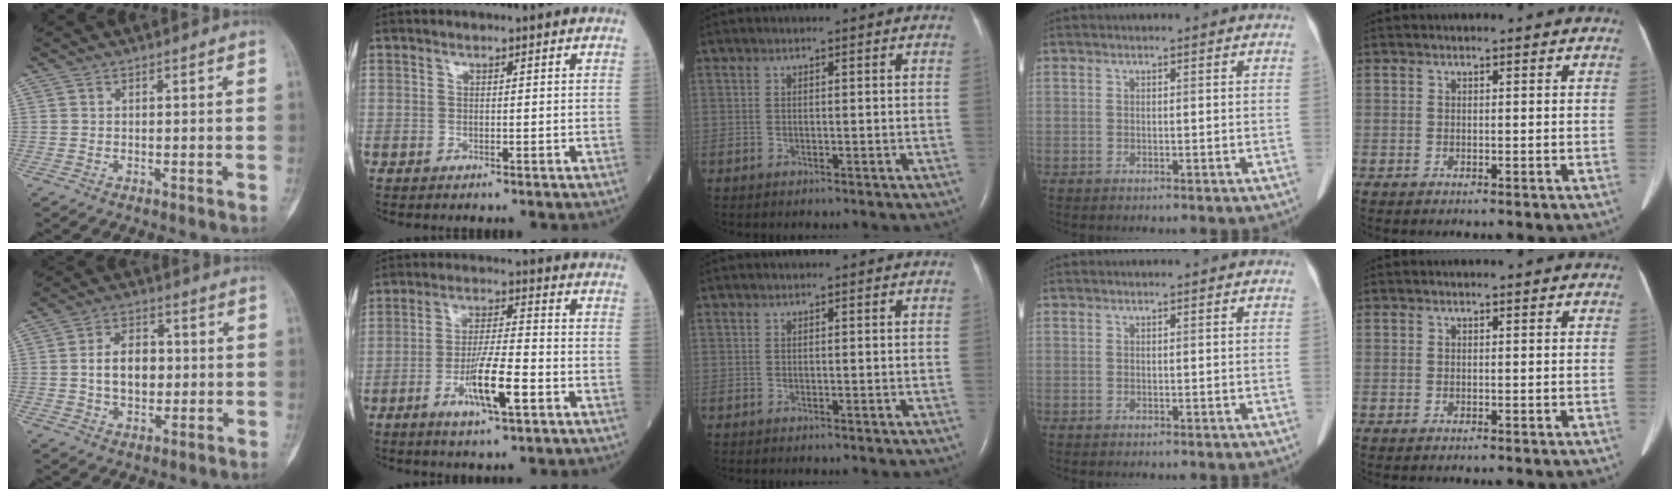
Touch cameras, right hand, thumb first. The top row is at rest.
{"thumb": {"total": 8.8, "force": [0.1, 6.0, 6.4], "torque": [-0.085, 0.011, 0.001]}, "index": {"total": 8.6, "force": [-3.5, 1.0, 7.8], "torque": [-0.142, -0.005, -0.061]}}